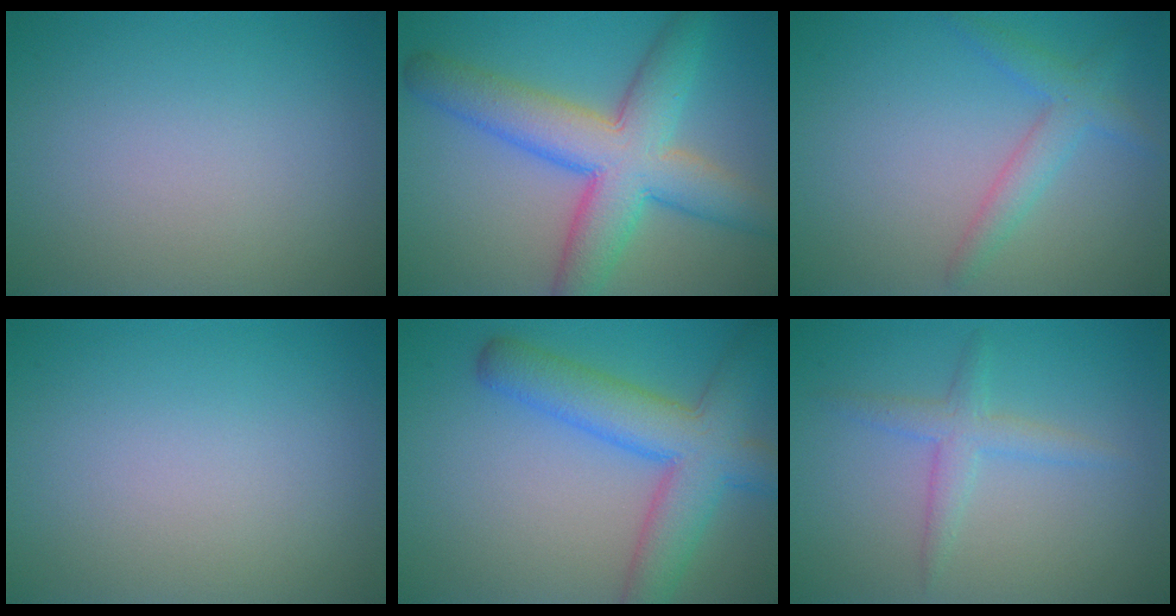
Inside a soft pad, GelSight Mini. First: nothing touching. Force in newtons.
{"total": 8.8, "press": 8.8, "slide": 0.2}
{"total": 2.6, "press": 2.6, "slide": 0.2}
{"total": 0.0}
{"total": 7.2, "press": 7.2, "slide": 0.3}
{"total": 2.2, "press": 2.2, "slide": 0.2}